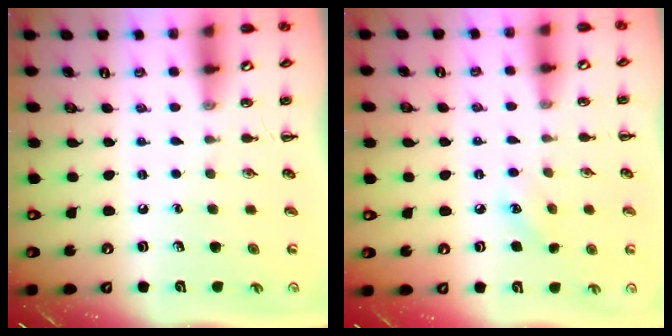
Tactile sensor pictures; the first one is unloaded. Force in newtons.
{"total": 6.4, "press": 6.2, "slide": 1.7}